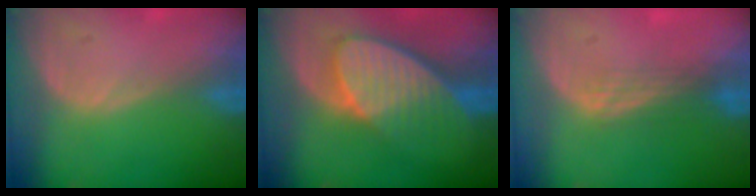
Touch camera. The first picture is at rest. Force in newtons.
{"total": 8.9, "press": 8.1, "slide": 3.7}
{"total": 3.0, "press": 2.5, "slide": 1.6}